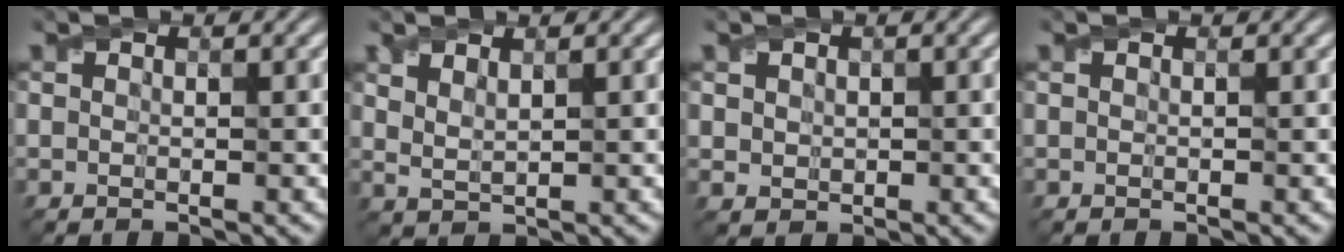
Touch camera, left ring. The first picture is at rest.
{"total": 1.8, "force": [1.4, 0.6, 1.0], "torque": [-0.021, -0.006, 0.033]}
{"total": 1.7, "force": [0.6, 1.5, 0.6], "torque": [-0.013, -0.003, 0.018]}
{"total": 0.0}